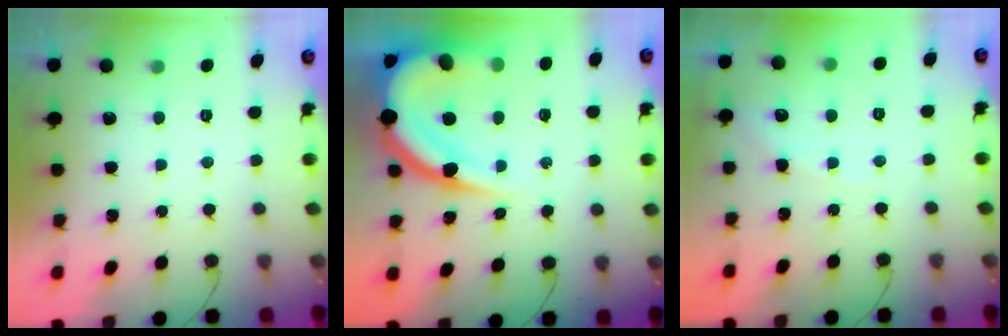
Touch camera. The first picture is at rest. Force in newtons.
{"total": 18.4, "press": 18.3, "slide": 2.0}
{"total": 4.1, "press": 4.1, "slide": 0.6}